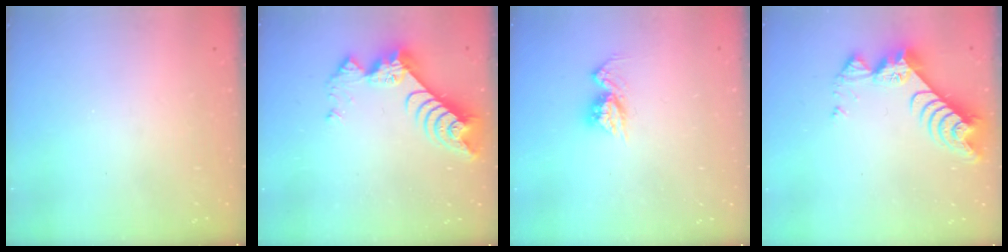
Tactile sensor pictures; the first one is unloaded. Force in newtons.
{"total": 9.3, "press": 9.3, "slide": 0.8}
{"total": 8.1, "press": 8.1, "slide": 0.8}
{"total": 10.7, "press": 10.7, "slide": 0.9}